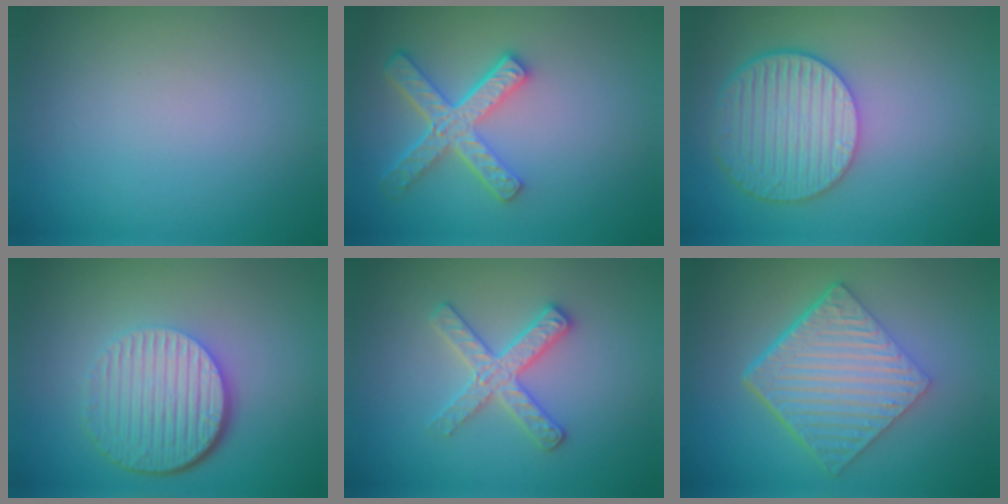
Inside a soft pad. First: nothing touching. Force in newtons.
{"total": 5.2, "press": 3.9, "slide": 3.3}
{"total": 5.7, "press": 4.8, "slide": 3.1}
{"total": 6.1, "press": 4.2, "slide": 4.3}
{"total": 2.8, "press": 2.8, "slide": 0.3}
{"total": 7.0, "press": 4.7, "slide": 5.2}